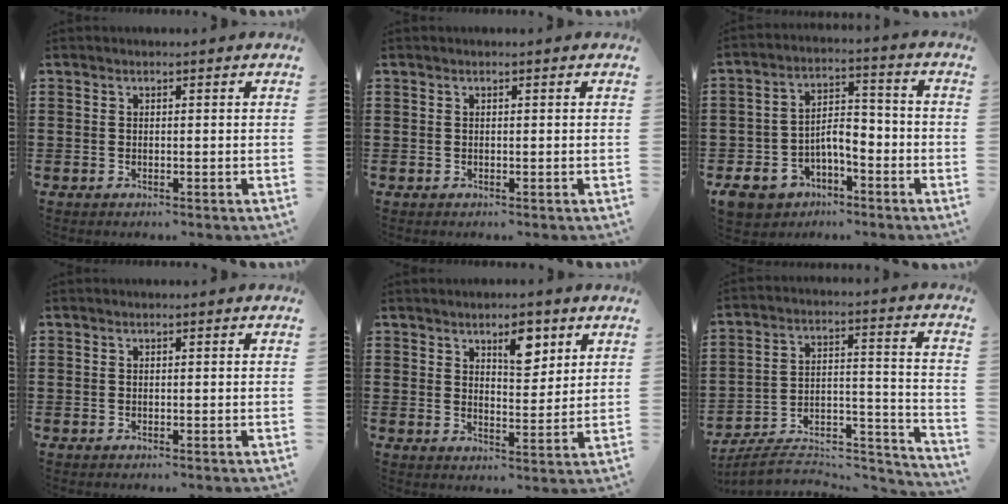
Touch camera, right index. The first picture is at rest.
{"total": 0.0}
{"total": 6.5, "force": [-3.7, 4.2, 3.4], "torque": [-0.075, 0.020, -0.073]}
{"total": 0.0}
{"total": 6.1, "force": [3.6, 2.9, 3.9], "torque": [-0.047, -0.005, 0.056]}
{"total": 7.8, "force": [-6.6, 2.6, 3.2], "torque": [-0.054, 0.010, -0.127]}